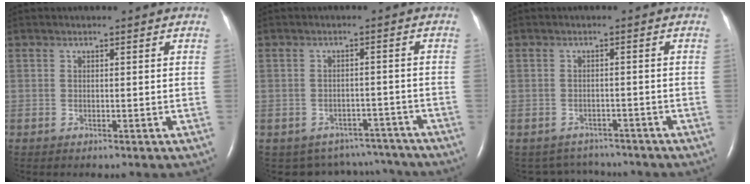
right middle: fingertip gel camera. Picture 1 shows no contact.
{"total": 9.1, "force": [-8.1, 4.1, 0.1], "torque": [-0.003, 0.029, -0.091]}
{"total": 4.8, "force": [-4.5, 1.5, -0.4], "torque": [-0.001, 0.011, -0.060]}